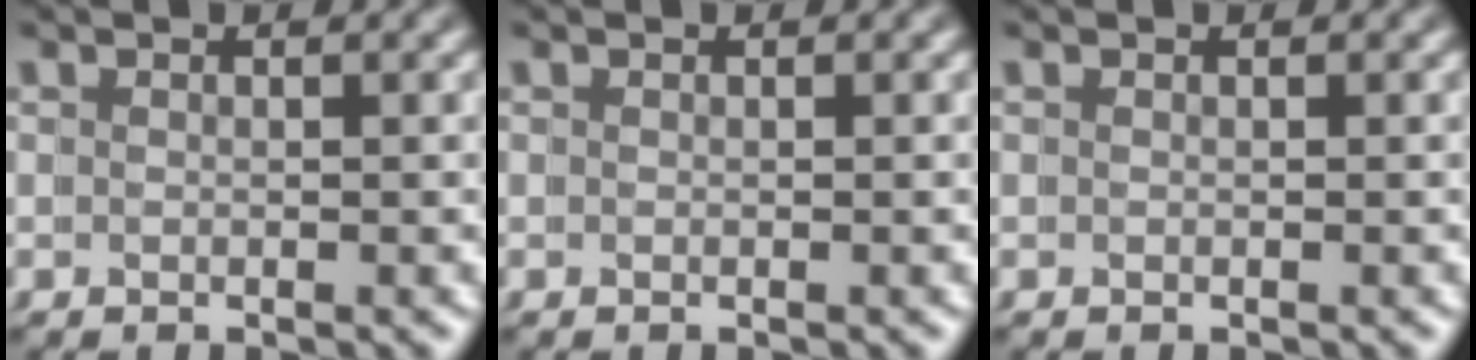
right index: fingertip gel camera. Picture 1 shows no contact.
{"total": 0.0}
{"total": 0.0}